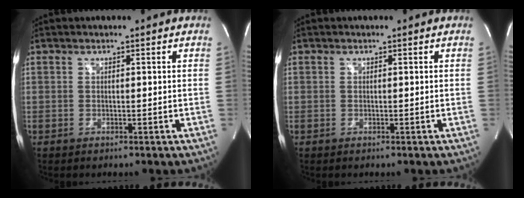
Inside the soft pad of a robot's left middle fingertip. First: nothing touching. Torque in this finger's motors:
{"motor_torque": [0.21, -0.06, -0.05, 0.01]}